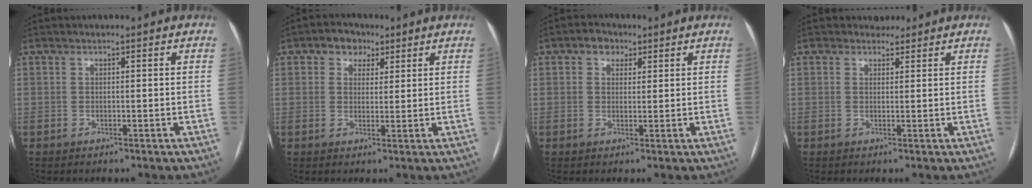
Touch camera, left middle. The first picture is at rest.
{"total": 4.1, "force": [2.2, 3.0, 1.7], "torque": [-0.027, 0.015, 0.035]}
{"total": 2.9, "force": [1.5, 2.2, 1.3], "torque": [-0.023, 0.013, 0.024]}
{"total": 1.7, "force": [1.4, 0.9, -0.2], "torque": [0.005, 0.005, 0.017]}